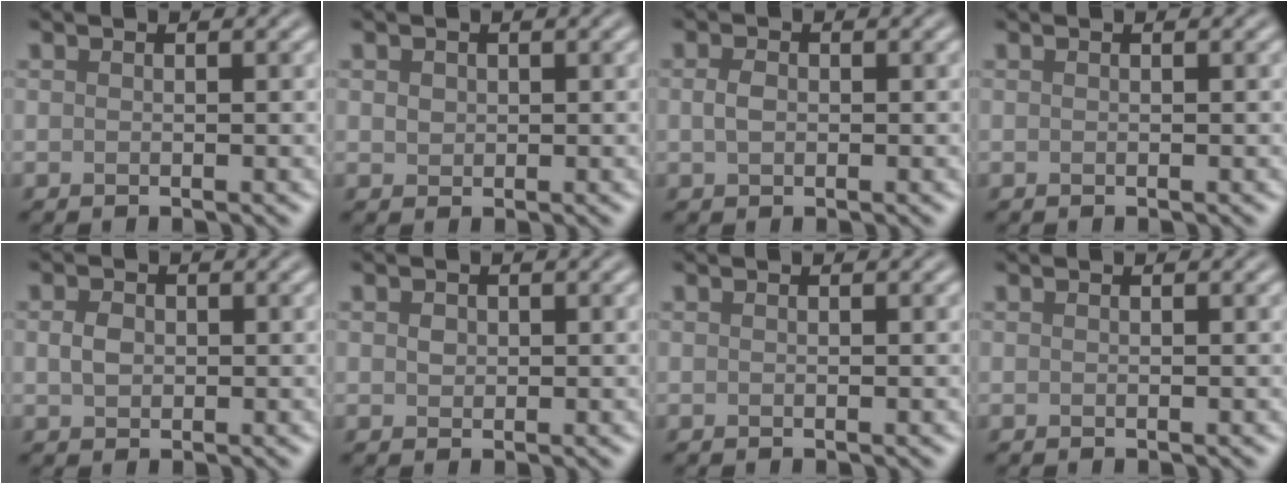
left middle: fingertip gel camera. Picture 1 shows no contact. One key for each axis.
{"total": 0.9, "fx": 0.3, "fy": 0.8, "fz": 0.3, "tx": -0.008, "ty": 0.000, "tz": 0.006}
{"total": 1.4, "fx": 0.0, "fy": 1.0, "fz": 1.0, "tx": -0.025, "ty": 0.002, "tz": 0.000}
{"total": 0.0}
{"total": 1.7, "fx": 0.1, "fy": 1.4, "fz": 1.0, "tx": -0.024, "ty": 0.003, "tz": 0.000}
{"total": 1.0, "fx": 0.2, "fy": 0.9, "fz": 0.4, "tx": -0.009, "ty": 0.002, "tz": 0.002}
{"total": 0.0}
{"total": 0.0}